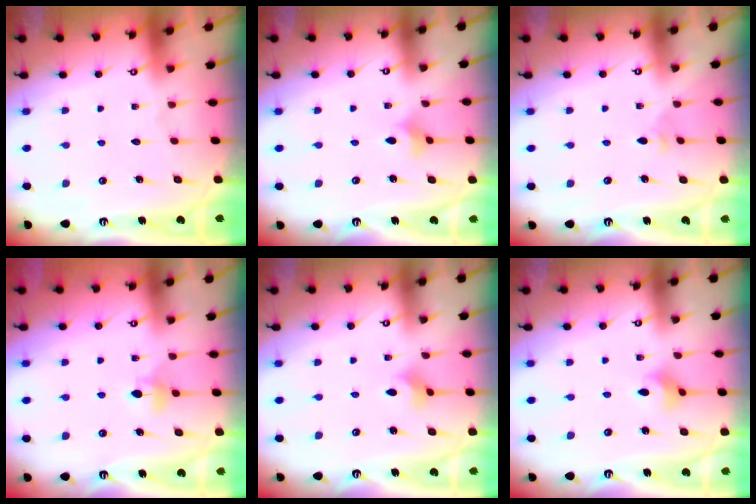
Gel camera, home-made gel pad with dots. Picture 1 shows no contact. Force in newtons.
{"total": 2.9, "press": 2.9, "slide": 0.5}
{"total": 2.0, "press": 2.0, "slide": 0.5}
{"total": 4.4, "press": 4.4, "slide": 0.7}
{"total": 2.2, "press": 2.2, "slide": 0.5}
{"total": 2.9, "press": 2.9, "slide": 0.4}